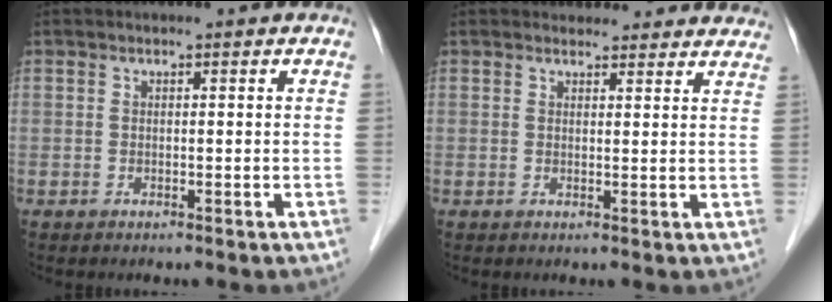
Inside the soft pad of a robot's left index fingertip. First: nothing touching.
{"total": 8.7, "force": [8.2, 2.6, 1.4], "torque": [0.010, 0.013, 0.073]}